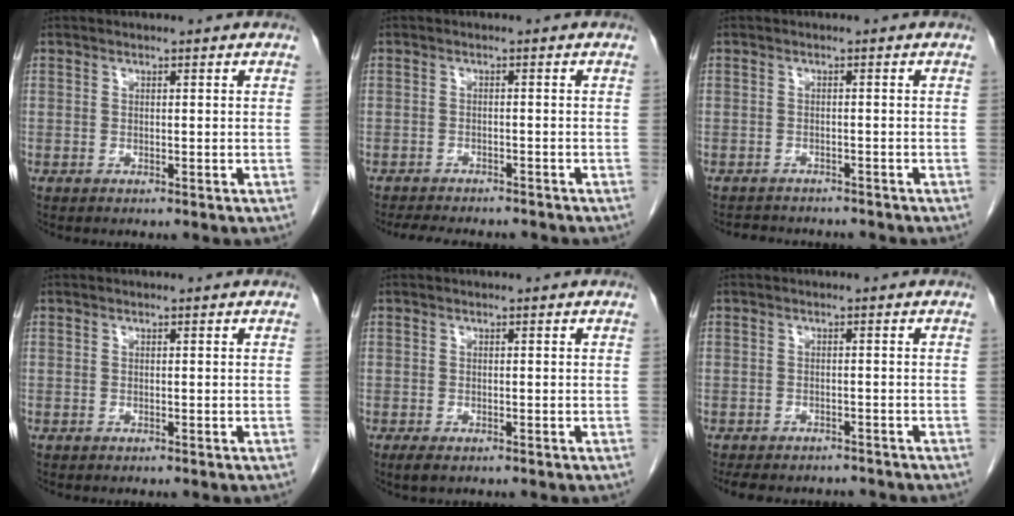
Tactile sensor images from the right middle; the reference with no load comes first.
{"total": 9.7, "force": [-8.7, 2.5, 3.5], "torque": [-0.057, -0.003, -0.114]}
{"total": 6.2, "force": [-5.7, 1.9, 1.4], "torque": [-0.019, 0.000, -0.075]}
{"total": 0.0}
{"total": 1.7, "force": [-1.0, 0.7, 1.1], "torque": [-0.023, -0.003, -0.012]}
{"total": 9.3, "force": [-8.3, 3.1, 2.8], "torque": [-0.049, 0.002, -0.104]}